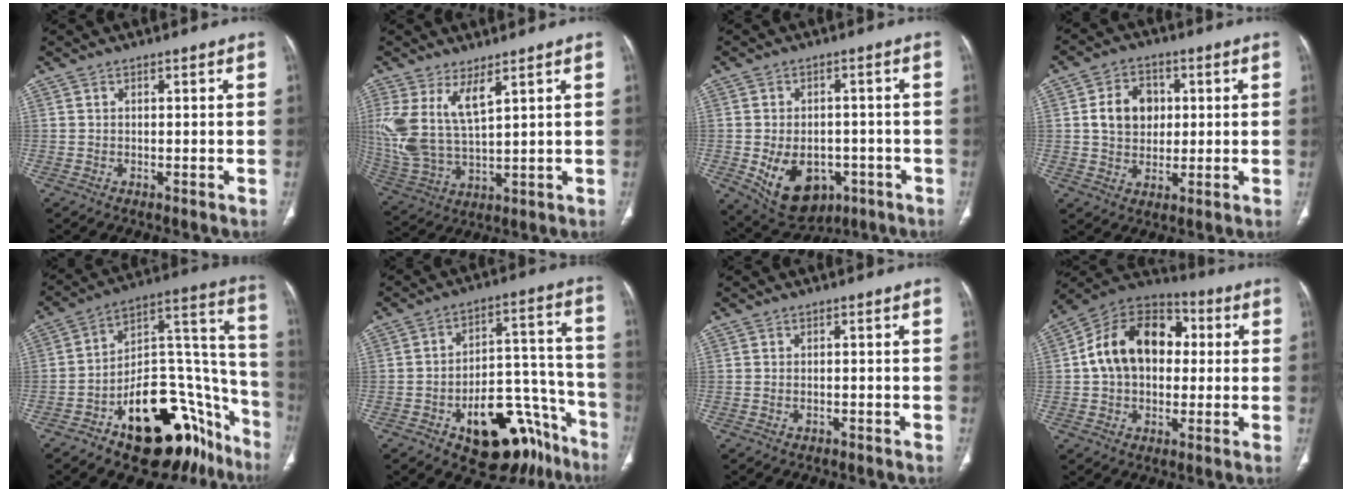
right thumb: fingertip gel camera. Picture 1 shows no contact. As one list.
[{"total": 11.9, "force": [5.4, 4.9, 9.4], "torque": [-0.210, -0.024, 0.123]}, {"total": 13.0, "force": [-4.4, 9.2, 8.1], "torque": [-0.109, 0.015, -0.045]}, {"total": 9.3, "force": [1.4, 7.4, 5.5], "torque": [-0.061, 0.002, 0.023]}, {"total": 30.1, "force": [-16.4, 15.1, 20.3], "torque": [-0.181, 0.122, -0.231]}, {"total": 21.1, "force": [-11.6, 11.0, 13.7], "torque": [-0.116, 0.100, -0.157]}, {"total": 0.6, "force": [-0.3, 0.4, 0.4], "torque": [-0.012, 0.005, -0.001]}, {"total": 18.1, "force": [2.0, 12.8, 12.6], "torque": [-0.179, 0.034, 0.026]}]